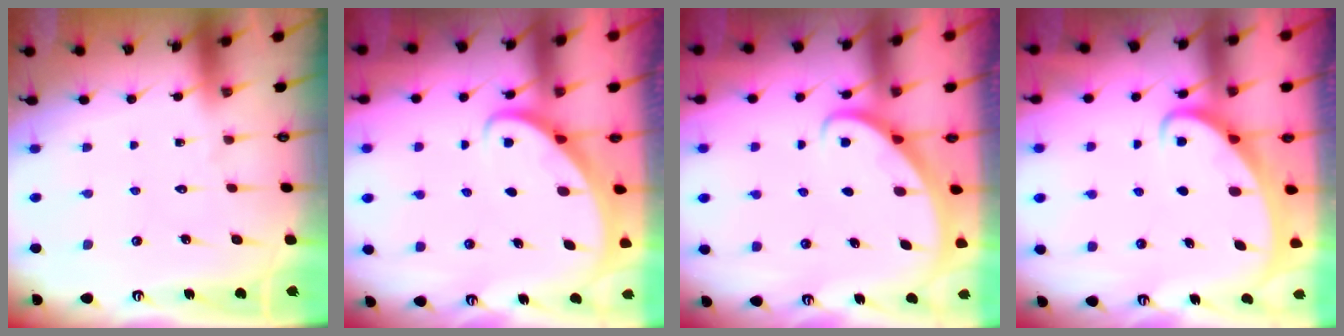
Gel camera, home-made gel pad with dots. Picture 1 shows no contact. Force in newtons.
{"total": 2.5, "press": 2.5, "slide": 0.3}
{"total": 2.7, "press": 2.7, "slide": 0.2}
{"total": 2.2, "press": 2.2, "slide": 0.3}